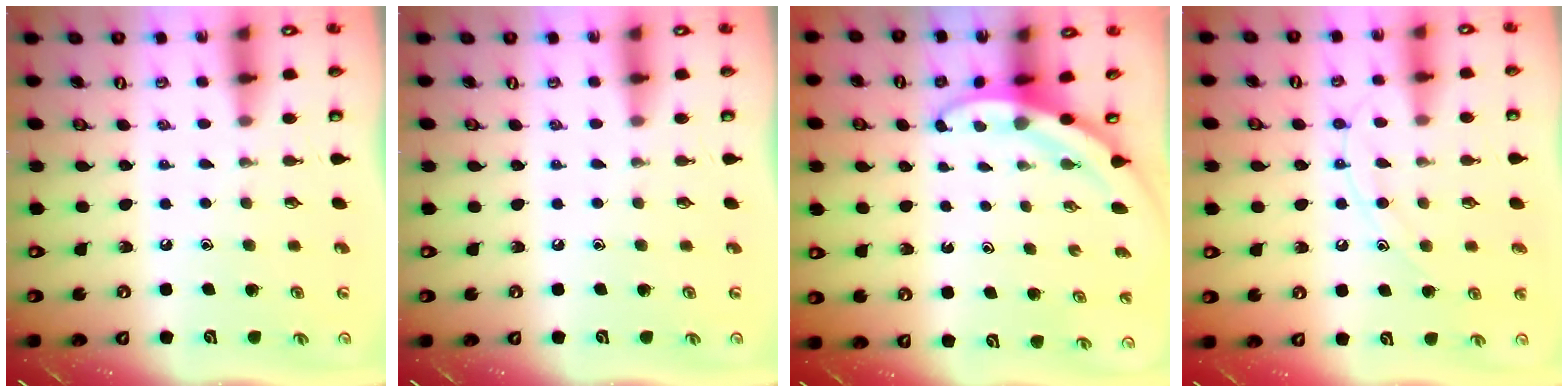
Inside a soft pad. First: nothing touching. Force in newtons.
{"total": 0.0}
{"total": 3.4, "press": 3.4, "slide": 0.1}
{"total": 10.5, "press": 10.4, "slide": 1.0}